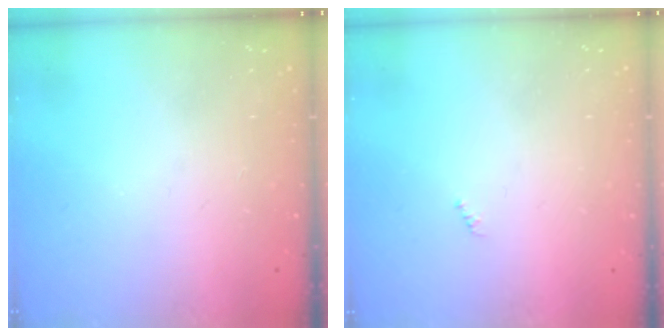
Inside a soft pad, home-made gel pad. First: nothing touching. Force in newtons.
{"total": 0.0}